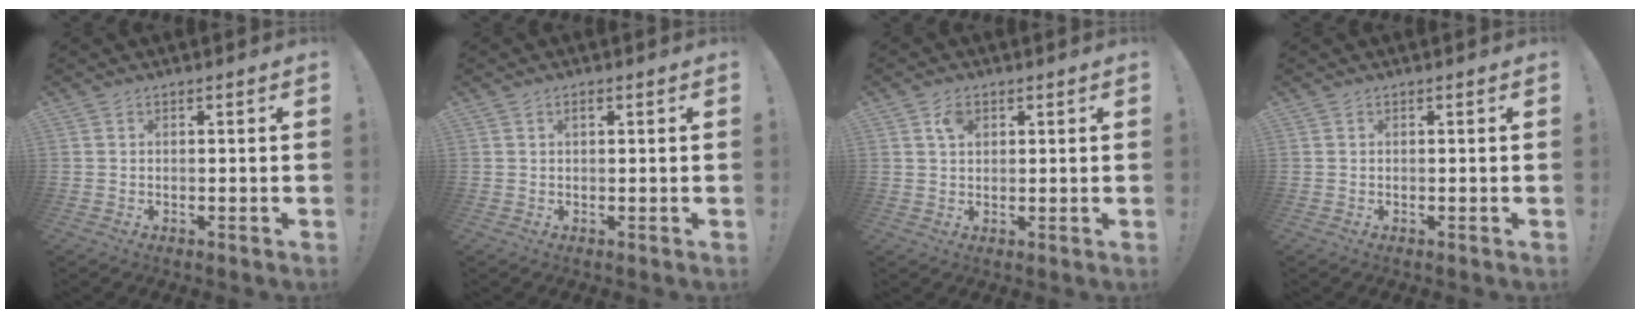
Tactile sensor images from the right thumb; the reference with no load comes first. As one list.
[{"total": 1.2, "force": [0.5, 0.4, 1.0], "torque": [-0.022, 0.004, 0.008]}, {"total": 3.7, "force": [1.7, 2.4, 2.2], "torque": [-0.039, 0.000, 0.031]}, {"total": 0.0}]